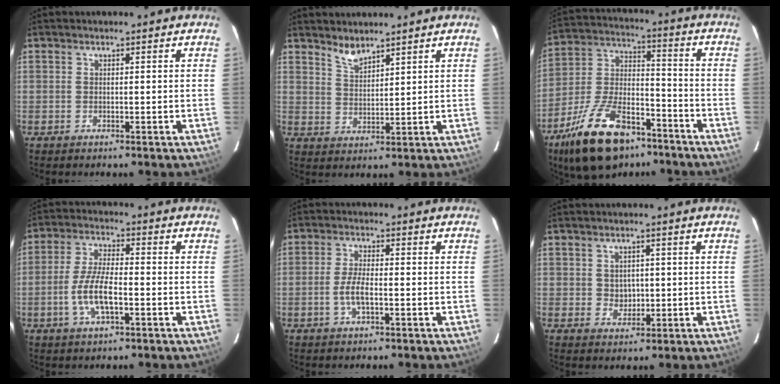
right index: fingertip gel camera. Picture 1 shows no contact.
{"total": 3.9, "force": [3.5, 0.9, 1.5], "torque": [-0.027, -0.002, 0.066]}
{"total": 20.7, "force": [-13.2, 9.9, 12.4], "torque": [-0.248, 0.003, -0.224]}
{"total": 8.2, "force": [-2.7, 2.6, 7.3], "torque": [-0.151, 0.000, -0.052]}
{"total": 4.4, "force": [-1.4, 1.3, 3.9], "torque": [-0.083, -0.001, -0.028]}
{"total": 3.0, "force": [0.3, 2.7, 1.2], "torque": [-0.017, 0.003, 0.009]}